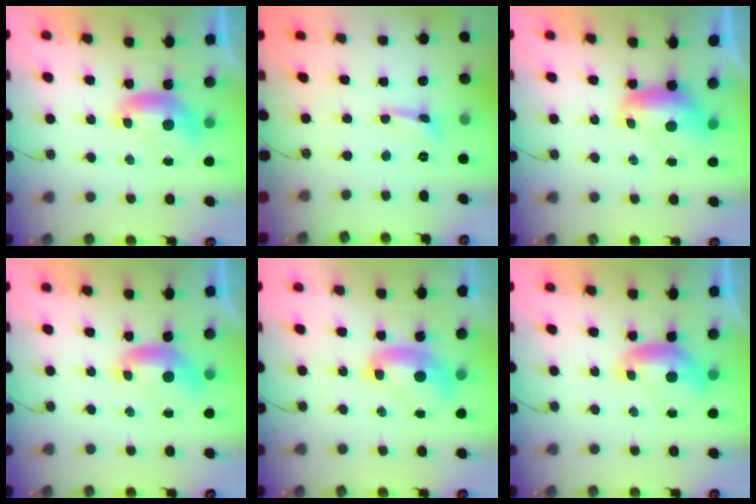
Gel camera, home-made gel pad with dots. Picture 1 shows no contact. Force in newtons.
{"total": 0.0}
{"total": 1.2, "press": 1.1, "slide": 0.3}
{"total": 0.0}
{"total": 2.4, "press": 2.4, "slide": 0.2}
{"total": 0.0}